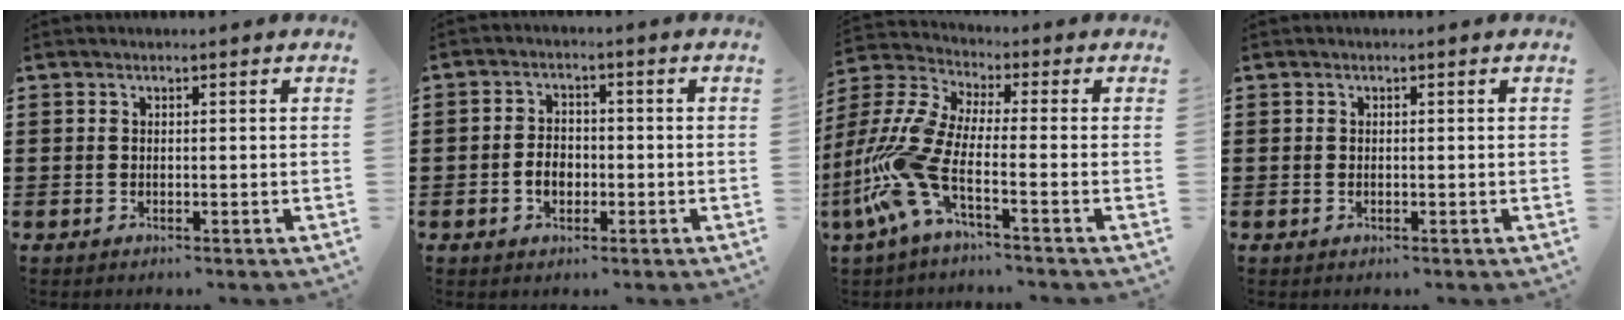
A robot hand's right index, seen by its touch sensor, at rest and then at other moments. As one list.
[{"total": 3.4, "force": [-1.0, 2.4, 2.1], "torque": [-0.044, 0.004, -0.020]}, {"total": 9.9, "force": [-4.2, 3.4, 8.3], "torque": [-0.230, -0.024, -0.092]}, {"total": 0.0}]